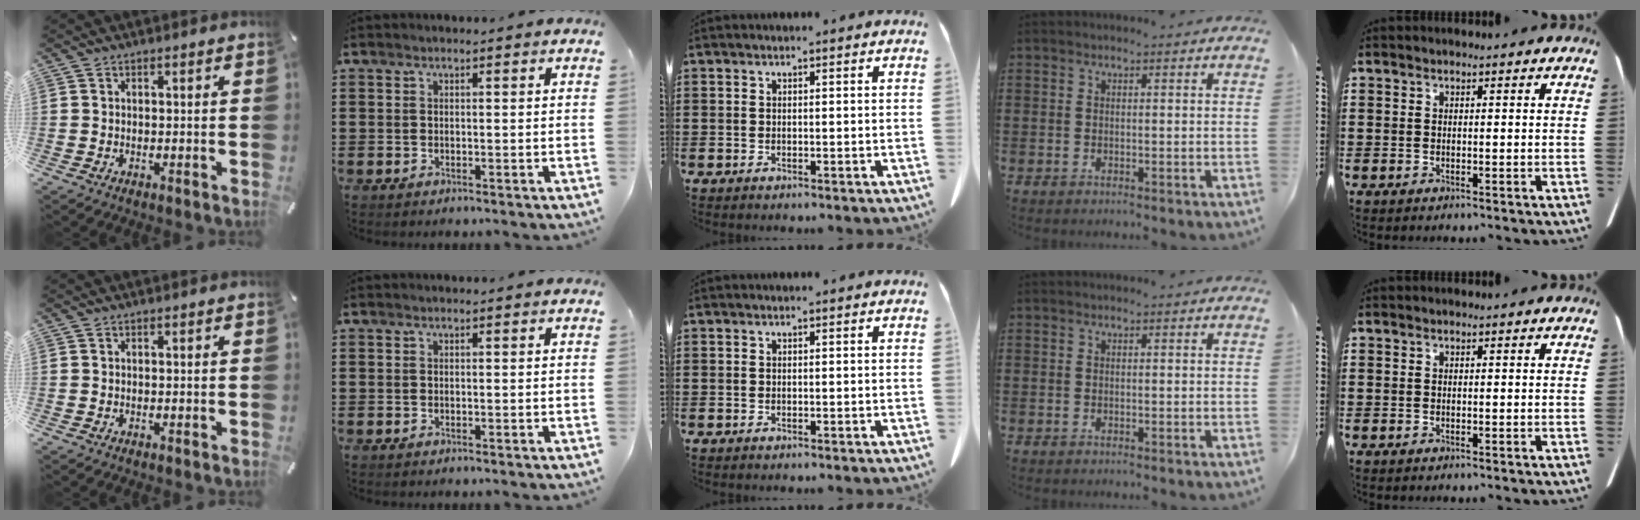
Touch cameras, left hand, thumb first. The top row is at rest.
{}